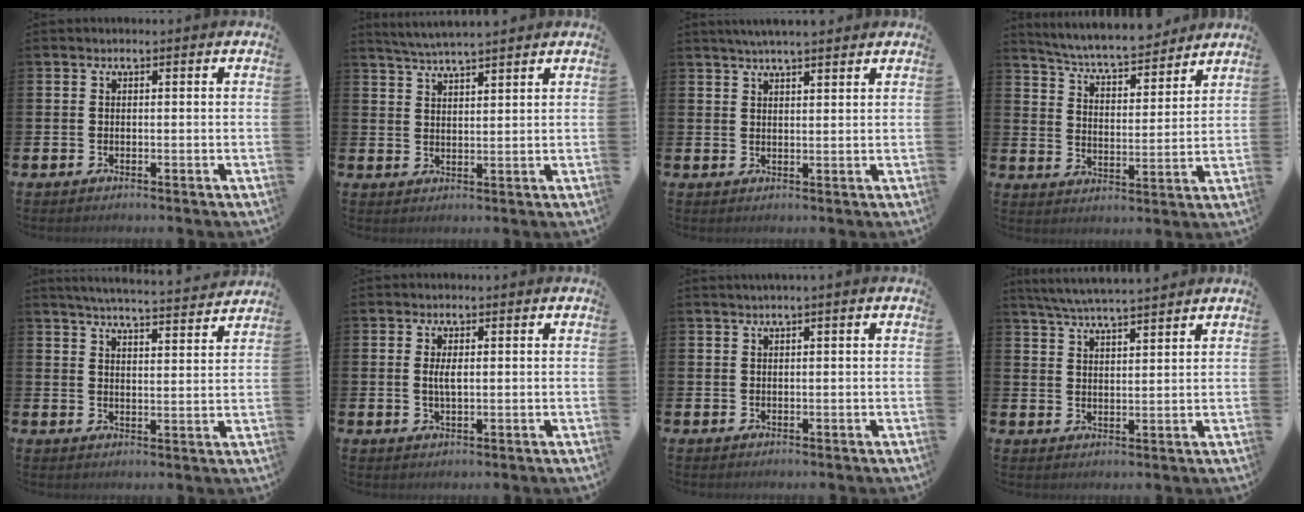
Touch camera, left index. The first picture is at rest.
{"total": 4.1, "force": [4.0, -0.2, 0.8], "torque": [-0.028, -0.016, 0.073]}
{"total": 3.8, "force": [3.6, 0.1, 1.2], "torque": [-0.027, -0.010, 0.065]}
{"total": 6.5, "force": [6.3, 0.5, 1.6], "torque": [-0.057, -0.045, 0.108]}
{"total": 5.4, "force": [5.3, -0.2, 1.0], "torque": [-0.032, -0.038, 0.093]}
{"total": 2.3, "force": [0.4, 0.8, 2.1], "torque": [-0.038, 0.003, 0.003]}
{"total": 0.8, "force": [0.4, -0.2, 0.7], "torque": [-0.013, 0.001, 0.008]}
{"total": 5.5, "force": [5.3, -0.1, 1.3], "torque": [-0.042, -0.022, 0.096]}